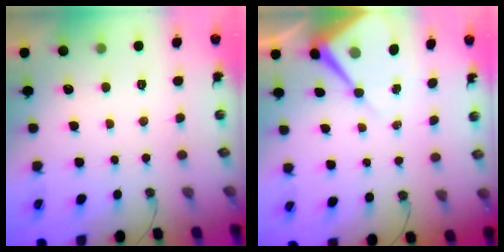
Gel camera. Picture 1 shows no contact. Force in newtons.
{"total": 9.1, "press": 9.1, "slide": 0.8}